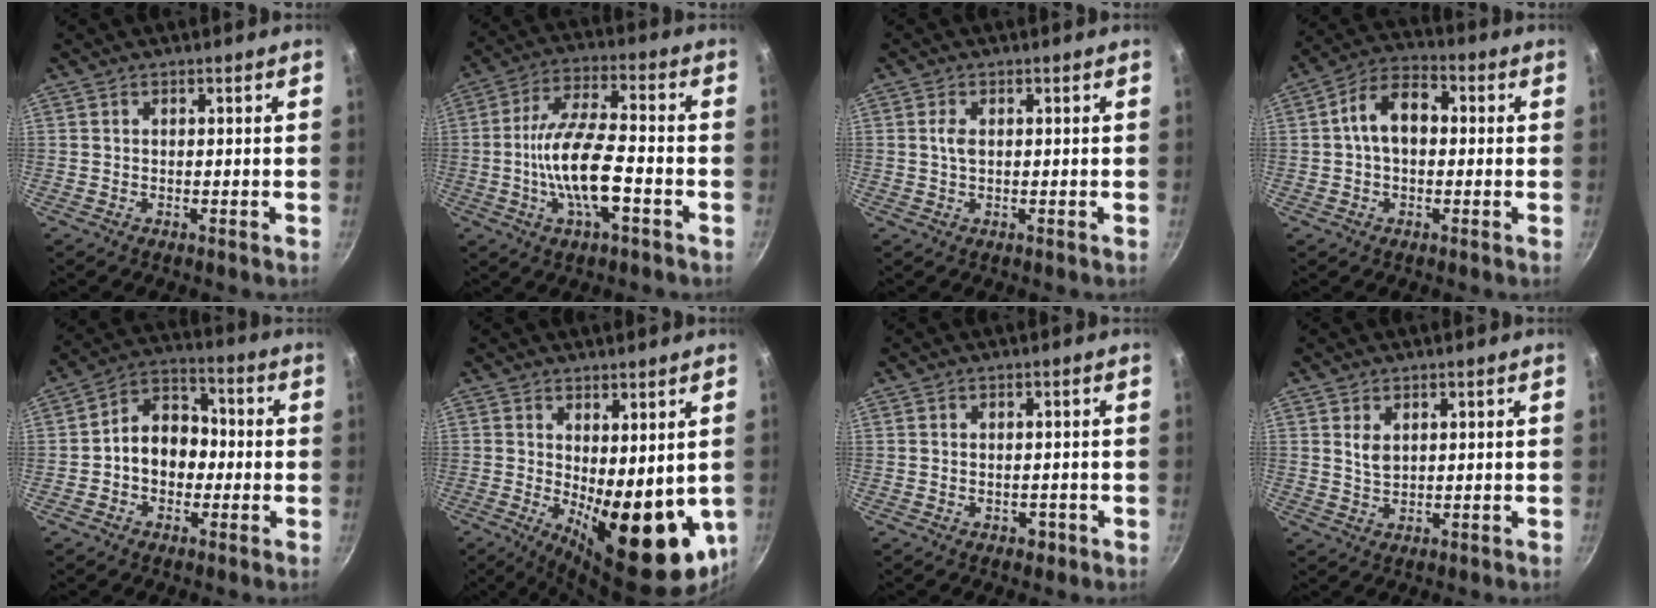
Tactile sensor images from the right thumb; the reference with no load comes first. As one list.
[{"total": 13.3, "force": [-3.7, 4.5, 12.0], "torque": [-0.222, 0.028, -0.076]}, {"total": 2.0, "force": [0.3, 1.1, 1.7], "torque": [-0.032, 0.001, 0.005]}, {"total": 9.5, "force": [0.7, 6.2, 7.1], "torque": [-0.094, 0.031, -0.005]}, {"total": 10.5, "force": [-1.2, 8.1, 6.5], "torque": [-0.056, 0.037, -0.036]}, {"total": 16.5, "force": [-0.9, 6.6, 15.1], "torque": [-0.179, -0.031, 0.005]}, {"total": 1.9, "force": [-0.9, 1.3, 1.1], "torque": [-0.013, 0.006, -0.007]}, {"total": 2.9, "force": [1.1, 1.8, 2.0], "torque": [-0.033, -0.008, 0.022]}]